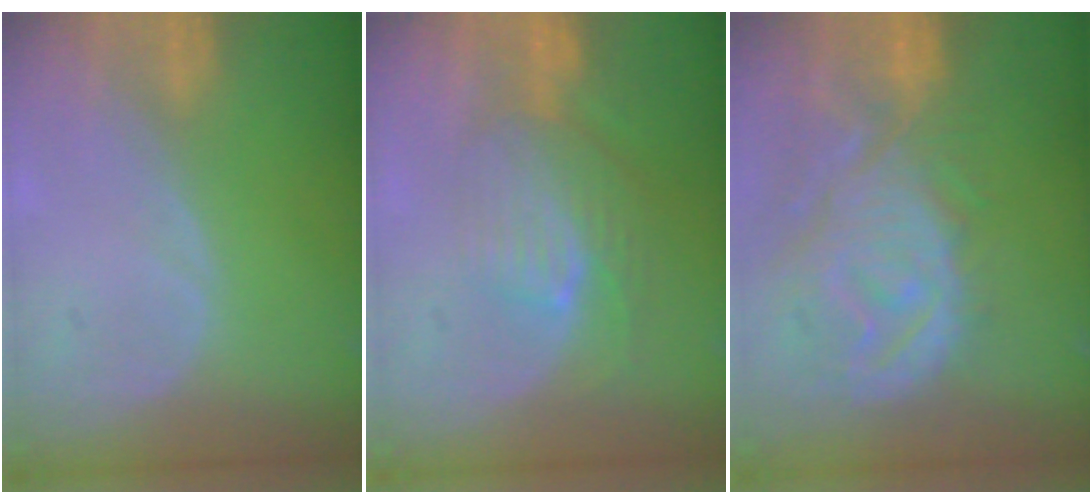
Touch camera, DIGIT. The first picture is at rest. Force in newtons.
{"total": 8.1, "press": 7.2, "slide": 3.6}
{"total": 12.8, "press": 11.2, "slide": 6.1}